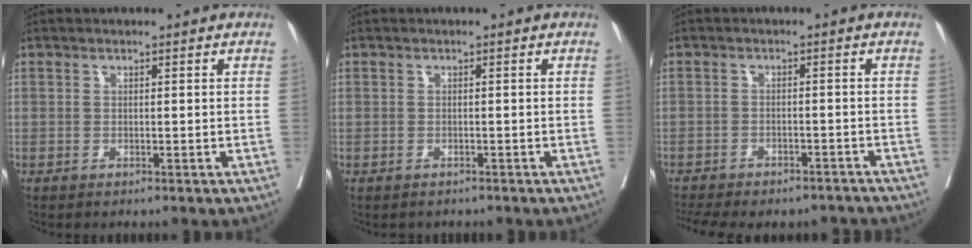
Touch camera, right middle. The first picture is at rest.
{"total": 1.5, "force": [-1.2, 0.8, -0.1], "torque": [-0.005, 0.002, -0.019]}
{"total": 13.3, "force": [-11.6, 4.5, 4.6], "torque": [-0.100, 0.008, -0.149]}